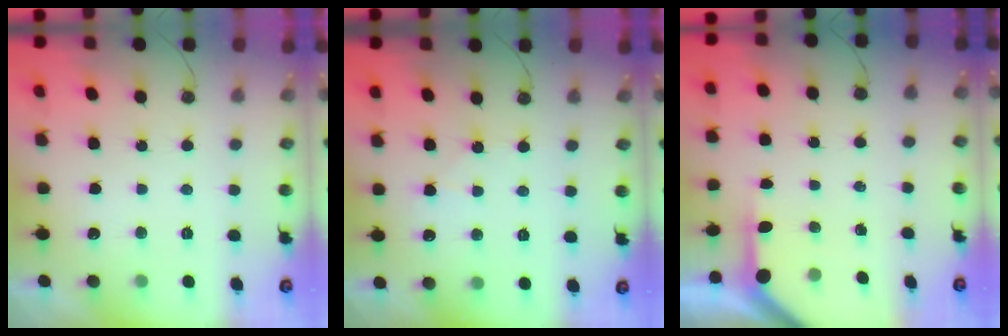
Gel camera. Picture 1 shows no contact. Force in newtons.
{"total": 3.6, "press": 3.5, "slide": 0.6}
{"total": 4.0, "press": 4.0, "slide": 0.3}